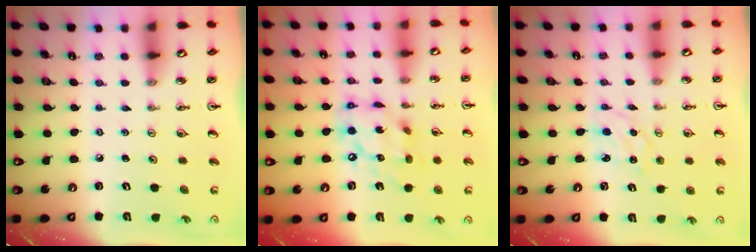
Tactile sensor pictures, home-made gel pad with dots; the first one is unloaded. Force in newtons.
{"total": 13.4, "press": 13.3, "slide": 1.5}
{"total": 1.7, "press": 1.7, "slide": 0.3}